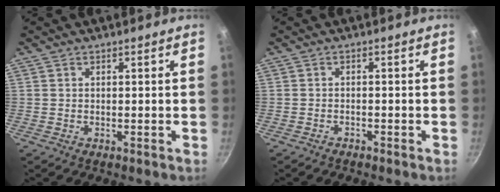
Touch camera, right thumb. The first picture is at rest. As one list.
[{"total": 0.9, "force": [-0.9, 0.1, 0.1], "torque": [-0.011, 0.012, -0.015]}]